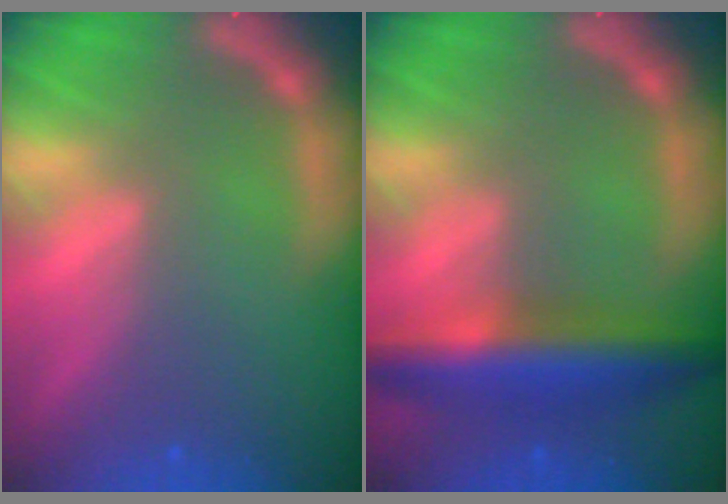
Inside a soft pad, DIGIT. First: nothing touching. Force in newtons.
{"total": 7.0}